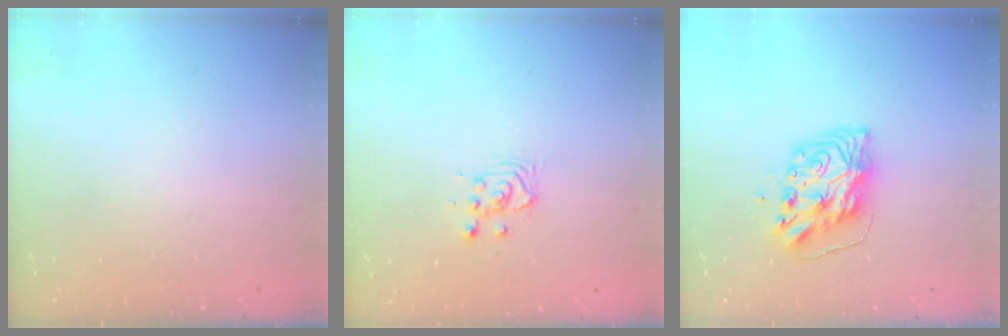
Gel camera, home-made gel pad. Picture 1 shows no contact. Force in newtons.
{"total": 3.6, "press": 3.6, "slide": 0.1}
{"total": 9.9, "press": 9.9, "slide": 0.8}